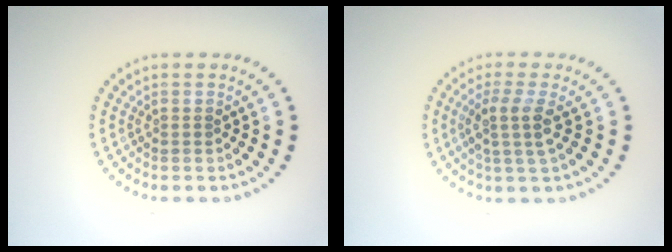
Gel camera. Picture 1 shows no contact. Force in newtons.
{"total": 2.7, "press": 2.1, "slide": 1.6}